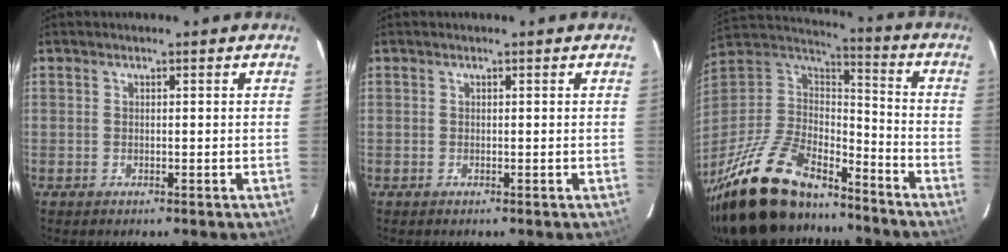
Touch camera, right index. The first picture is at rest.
{"total": 0.0}
{"total": 30.5, "force": [-22.5, 12.1, 16.7], "torque": [-0.349, -0.016, -0.372]}